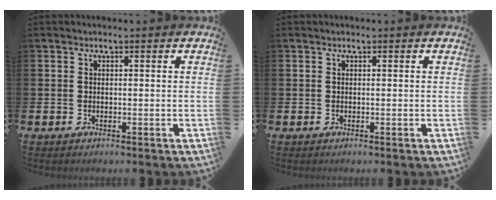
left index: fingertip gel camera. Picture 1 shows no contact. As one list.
[{"total": 0.0}]